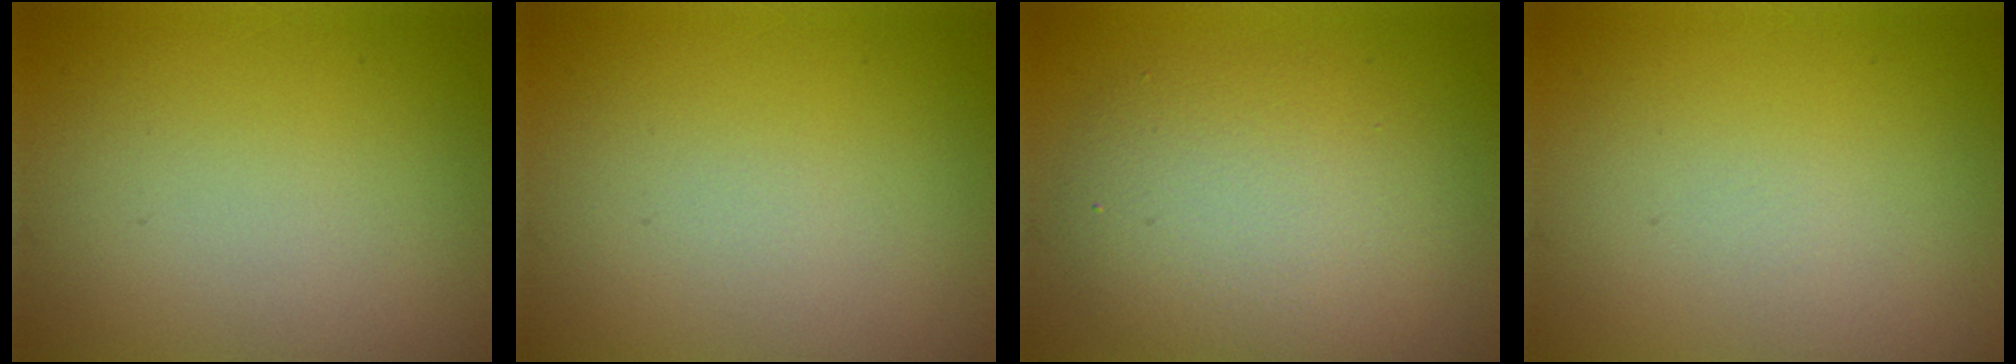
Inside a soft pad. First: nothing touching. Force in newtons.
{"total": 0.0}
{"total": 5.8, "press": 5.8, "slide": 0.5}
{"total": 0.0}